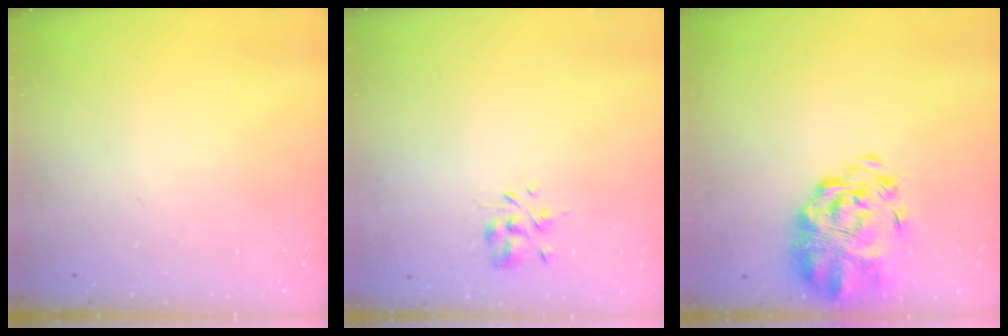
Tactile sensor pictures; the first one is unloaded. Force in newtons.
{"total": 2.0, "press": 1.8, "slide": 0.9}
{"total": 4.5, "press": 4.1, "slide": 1.9}